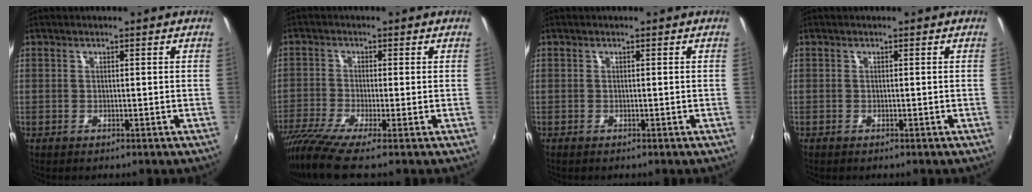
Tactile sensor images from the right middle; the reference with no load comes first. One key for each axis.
{"total": 7.5, "fx": -5.8, "fy": -0.7, "fz": 4.7, "tx": -0.115, "ty": -0.034, "tz": -0.110}
{"total": 0.0}
{"total": 0.0}